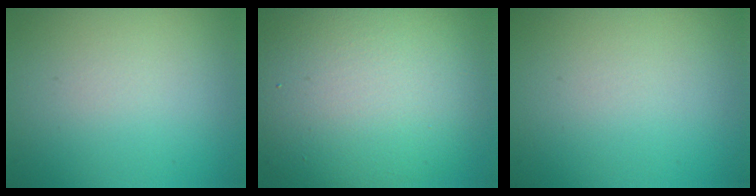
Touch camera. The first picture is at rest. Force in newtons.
{"total": 12.9, "press": 12.9, "slide": 0.5}
{"total": 0.0}